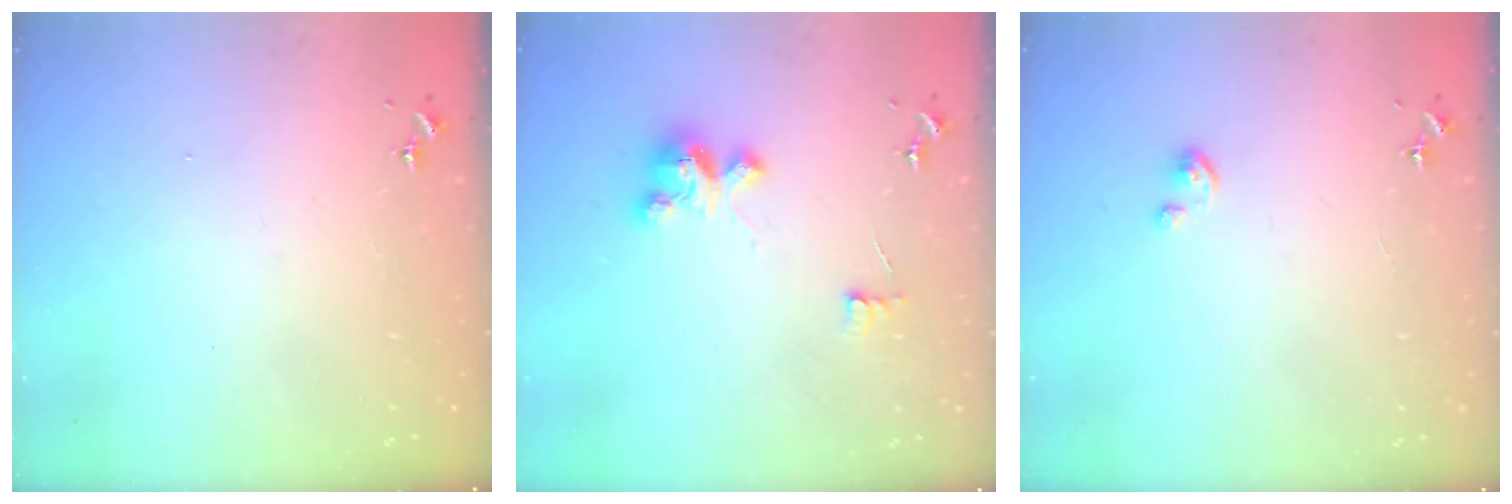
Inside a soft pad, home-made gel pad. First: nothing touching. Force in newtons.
{"total": 6.4, "press": 6.4, "slide": 0.2}
{"total": 1.9, "press": 1.9, "slide": 0.2}